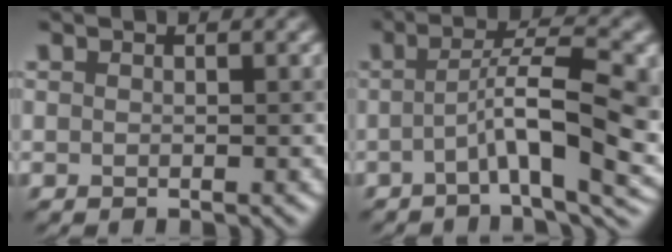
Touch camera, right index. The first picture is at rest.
{"total": 8.9, "force": [-1.4, 1.9, 8.6], "torque": [-0.128, 0.011, -0.031]}